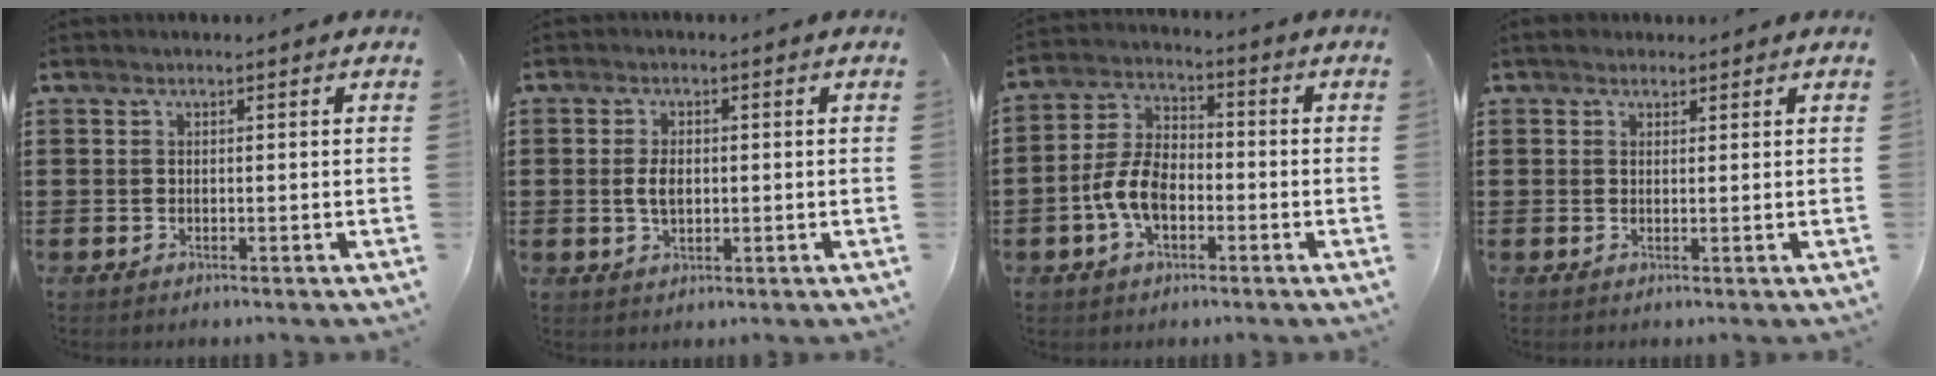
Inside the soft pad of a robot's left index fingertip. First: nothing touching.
{"total": 3.4, "force": [0.2, 1.9, 2.8], "torque": [-0.064, 0.002, 0.002]}
{"total": 7.5, "force": [-2.5, 4.3, 5.6], "torque": [-0.143, 0.002, -0.057]}
{"total": 1.9, "force": [1.6, 1.1, 0.3], "torque": [-0.012, 0.007, 0.031]}